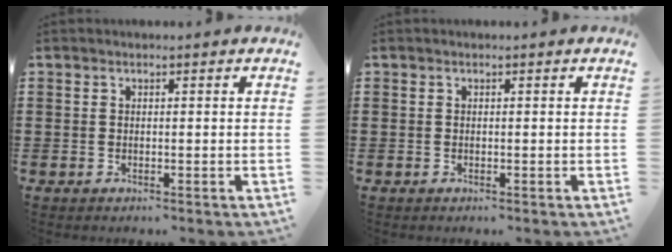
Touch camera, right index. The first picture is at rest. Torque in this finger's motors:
{"motor_torque": [-0.08, 0.73, 0.00, -0.01]}